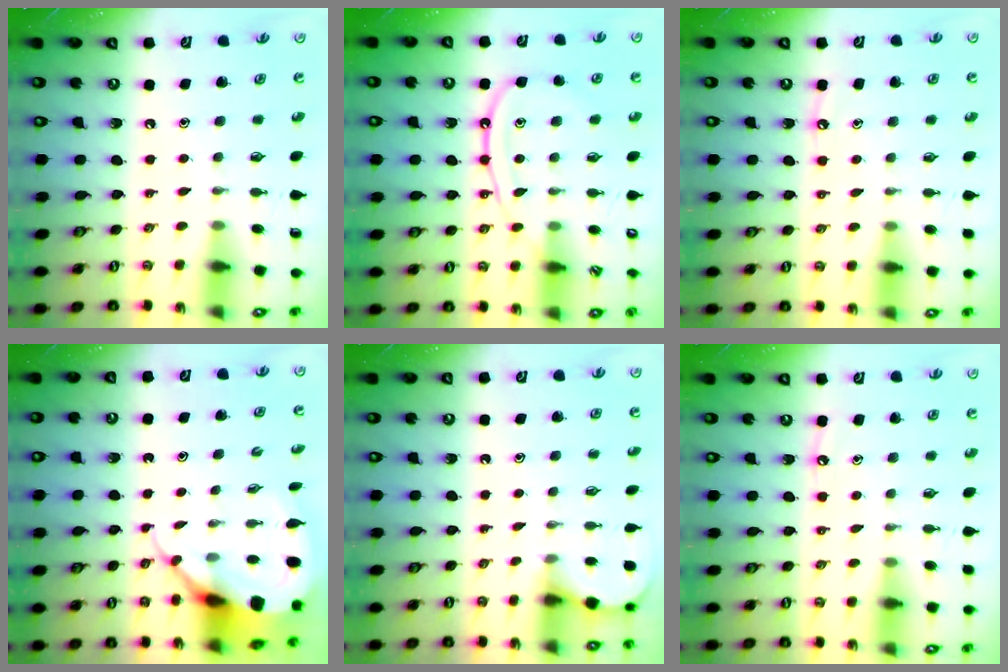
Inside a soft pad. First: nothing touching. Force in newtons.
{"total": 11.6, "press": 11.5, "slide": 1.2}
{"total": 4.9, "press": 4.9, "slide": 0.5}
{"total": 8.6, "press": 8.5, "slide": 1.0}
{"total": 2.4, "press": 2.4, "slide": 0.2}
{"total": 4.9, "press": 4.9, "slide": 0.5}